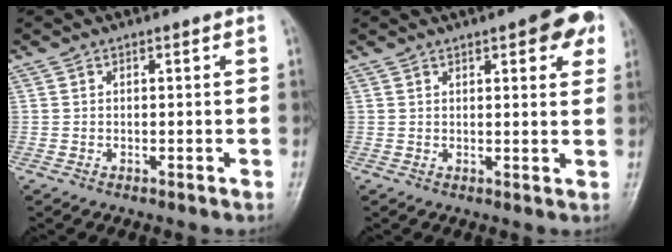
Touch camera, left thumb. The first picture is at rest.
{"total": 8.6, "force": [4.3, 2.8, 6.9], "torque": [-0.058, -0.006, 0.044]}